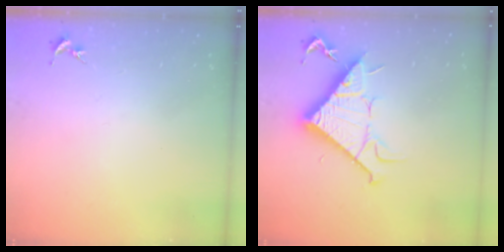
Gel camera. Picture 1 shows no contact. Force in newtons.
{"total": 11.4, "press": 11.4, "slide": 0.1}